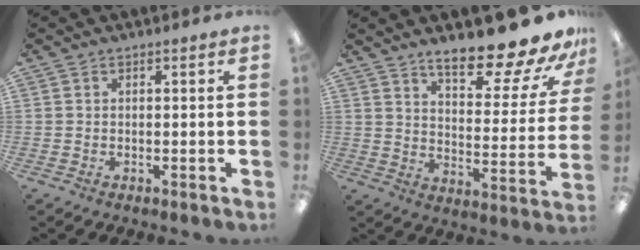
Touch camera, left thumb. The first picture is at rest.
{"total": 17.5, "force": [14.4, 4.1, 9.1], "torque": [-0.131, -0.106, 0.238]}